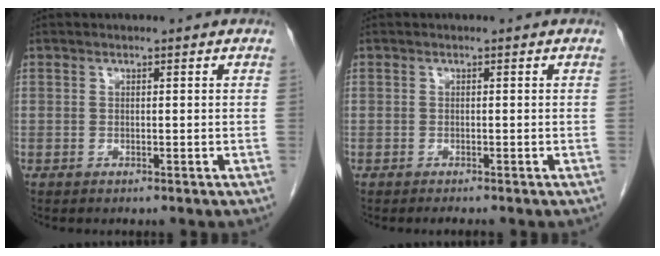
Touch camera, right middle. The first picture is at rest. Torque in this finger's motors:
{"motor_torque": [0.59, -0.38, 0.00, 0.02]}